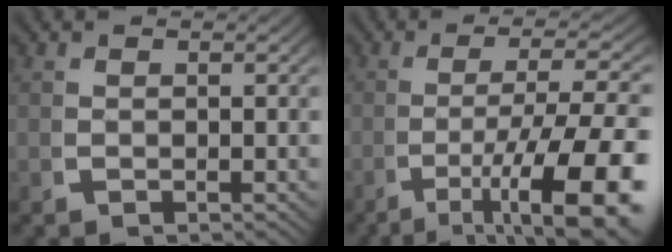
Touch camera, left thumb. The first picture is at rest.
{"total": 11.5, "force": [-4.0, 5.3, 9.4], "torque": [-0.155, -0.044, -0.034]}